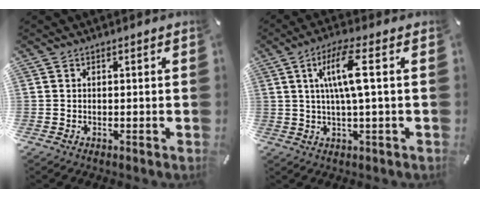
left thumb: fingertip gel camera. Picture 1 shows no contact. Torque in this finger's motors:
{"motor_torque": [0.00, 0.40, 1.02, -0.49, 0.40]}